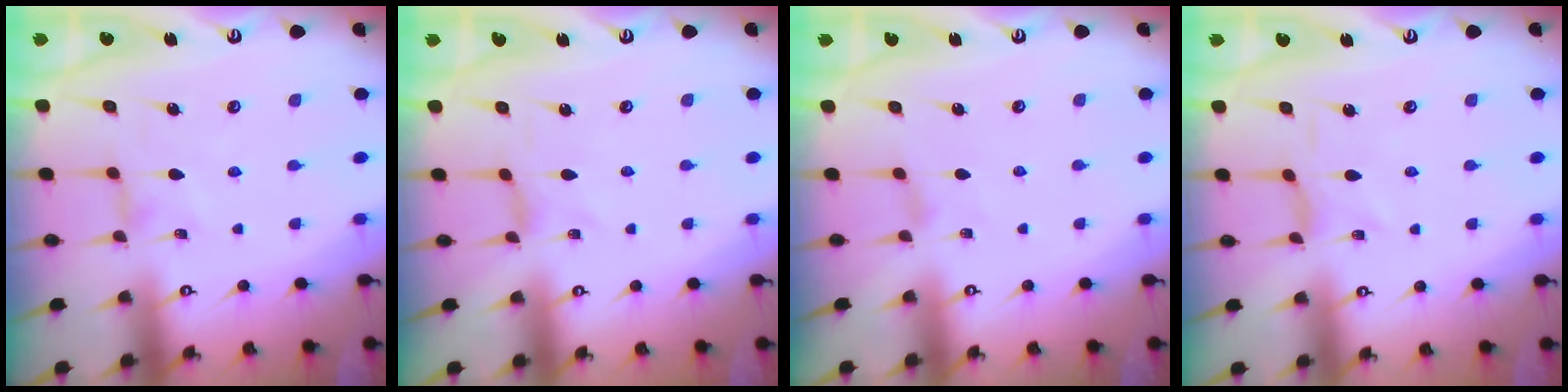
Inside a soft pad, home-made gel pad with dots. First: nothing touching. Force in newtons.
{"total": 0.0}
{"total": 0.9, "press": 0.8, "slide": 0.4}
{"total": 1.0, "press": 1.0, "slide": 0.4}